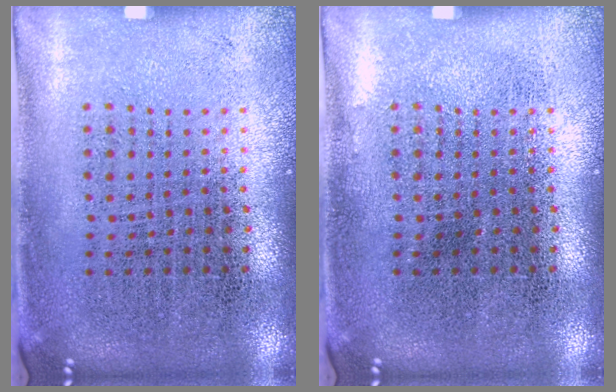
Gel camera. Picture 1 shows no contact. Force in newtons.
{"total": 0.0}